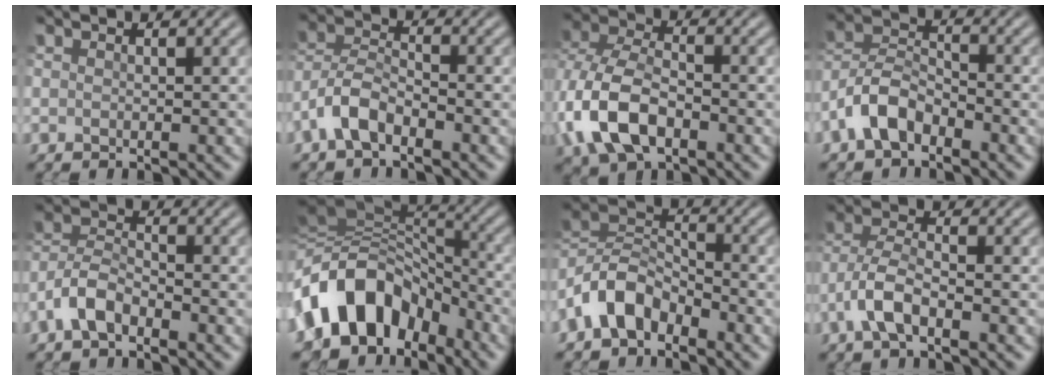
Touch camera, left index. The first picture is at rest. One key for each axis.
{"total": 4.1, "fx": -2.5, "fy": 1.9, "fz": 2.6, "tx": -0.050, "ty": 0.009, "tz": -0.061}
{"total": 8.4, "fx": -2.8, "fy": 5.2, "fz": 6.0, "tx": -0.141, "ty": 0.000, "tz": -0.068}
{"total": 4.7, "fx": -2.9, "fy": 2.5, "fz": 2.7, "tx": -0.054, "ty": 0.010, "tz": -0.067}
{"total": 3.7, "fx": -2.3, "fy": 1.7, "fz": 2.3, "tx": -0.046, "ty": 0.009, "tz": -0.056}
{"total": 11.2, "fx": -4.6, "fy": 7.8, "fz": 6.6, "tx": -0.107, "ty": 0.026, "tz": -0.101}
{"total": 5.8, "fx": -3.6, "fy": 3.3, "fz": 3.1, "tx": -0.062, "ty": 0.008, "tz": -0.084}
{"total": 4.0, "fx": -2.0, "fy": 1.5, "fz": 3.2, "tx": -0.069, "ty": 0.005, "tz": -0.049}